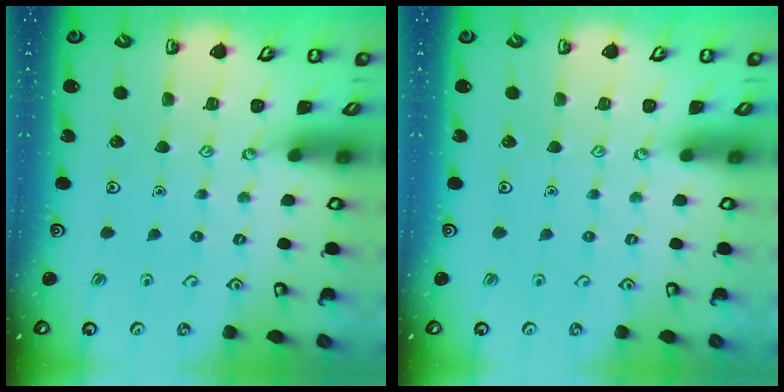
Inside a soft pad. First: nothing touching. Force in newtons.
{"total": 0.0}